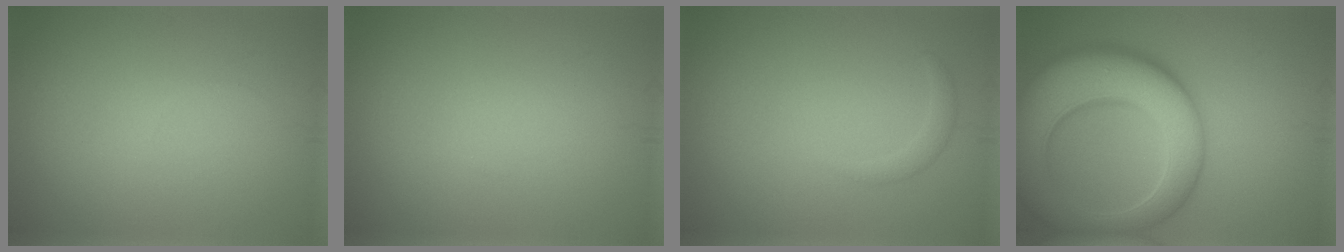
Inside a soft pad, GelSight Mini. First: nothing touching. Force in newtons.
{"total": 0.0}
{"total": 1.1, "press": 1.1, "slide": 0.0}
{"total": 10.8, "press": 10.8, "slide": 0.6}